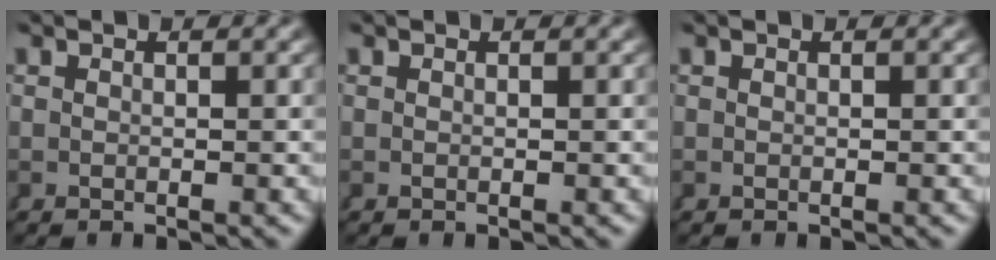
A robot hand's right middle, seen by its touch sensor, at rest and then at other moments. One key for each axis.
{"total": 0.0}
{"total": 0.0}